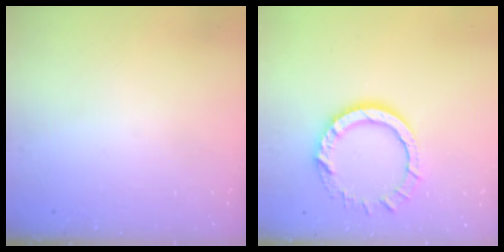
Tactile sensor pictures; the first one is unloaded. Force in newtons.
{"total": 10.5, "press": 10.4, "slide": 1.0}